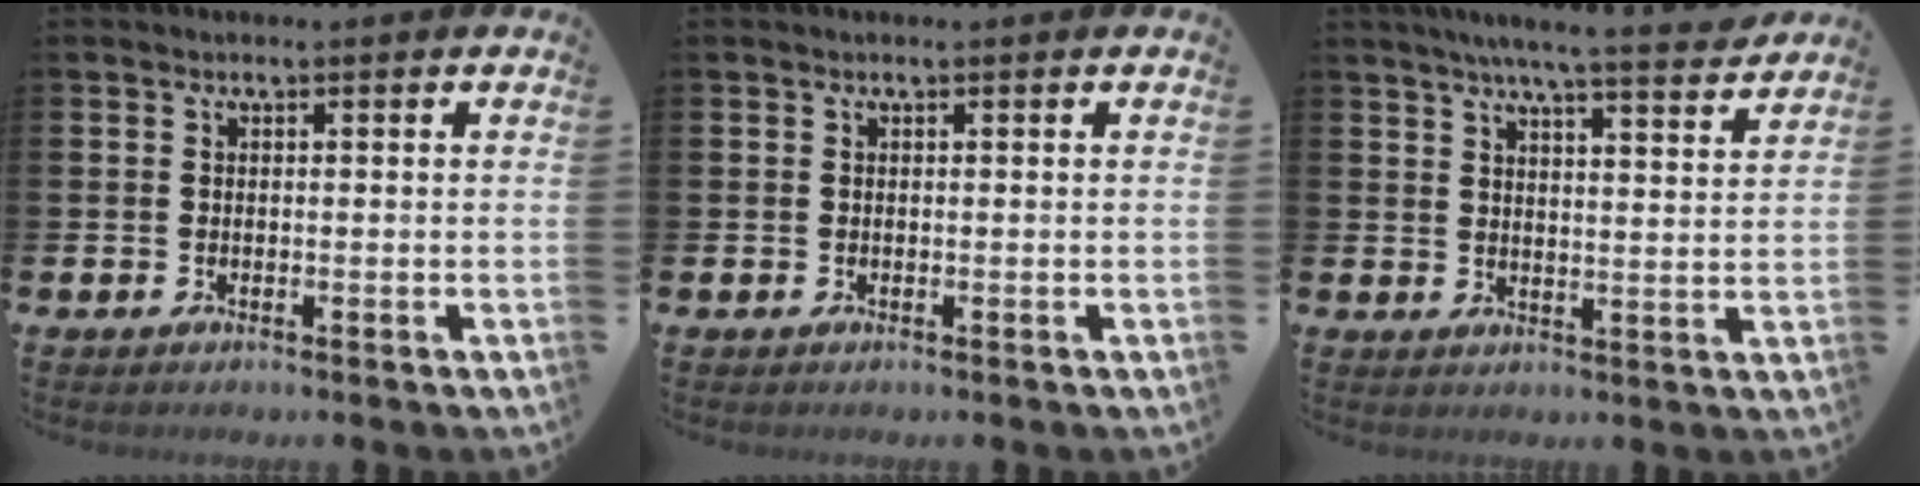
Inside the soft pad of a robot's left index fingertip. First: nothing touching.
{"total": 0.0}
{"total": 6.6, "force": [6.2, -0.4, 2.3], "torque": [-0.048, -0.034, 0.104]}